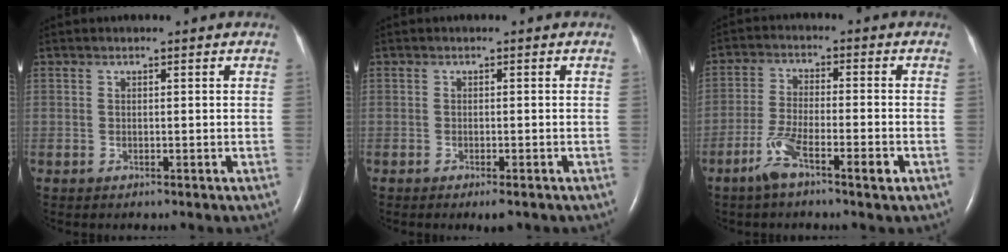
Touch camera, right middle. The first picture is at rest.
{"total": 2.2, "force": [-1.5, 0.5, 1.5], "torque": [-0.020, -0.005, -0.019]}
{"total": 6.2, "force": [-3.6, 0.7, 5.0], "torque": [-0.105, -0.005, -0.069]}